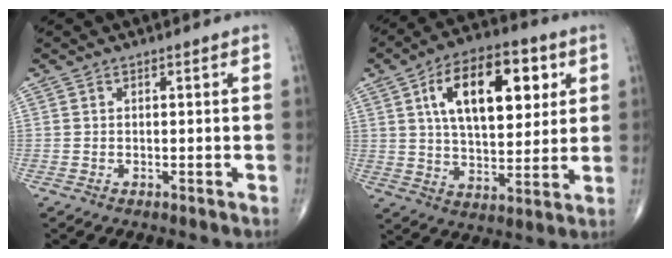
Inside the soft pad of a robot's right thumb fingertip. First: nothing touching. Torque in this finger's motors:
{"motor_torque": [0.18, 0.85, 1.52, 0.54, 0.11]}